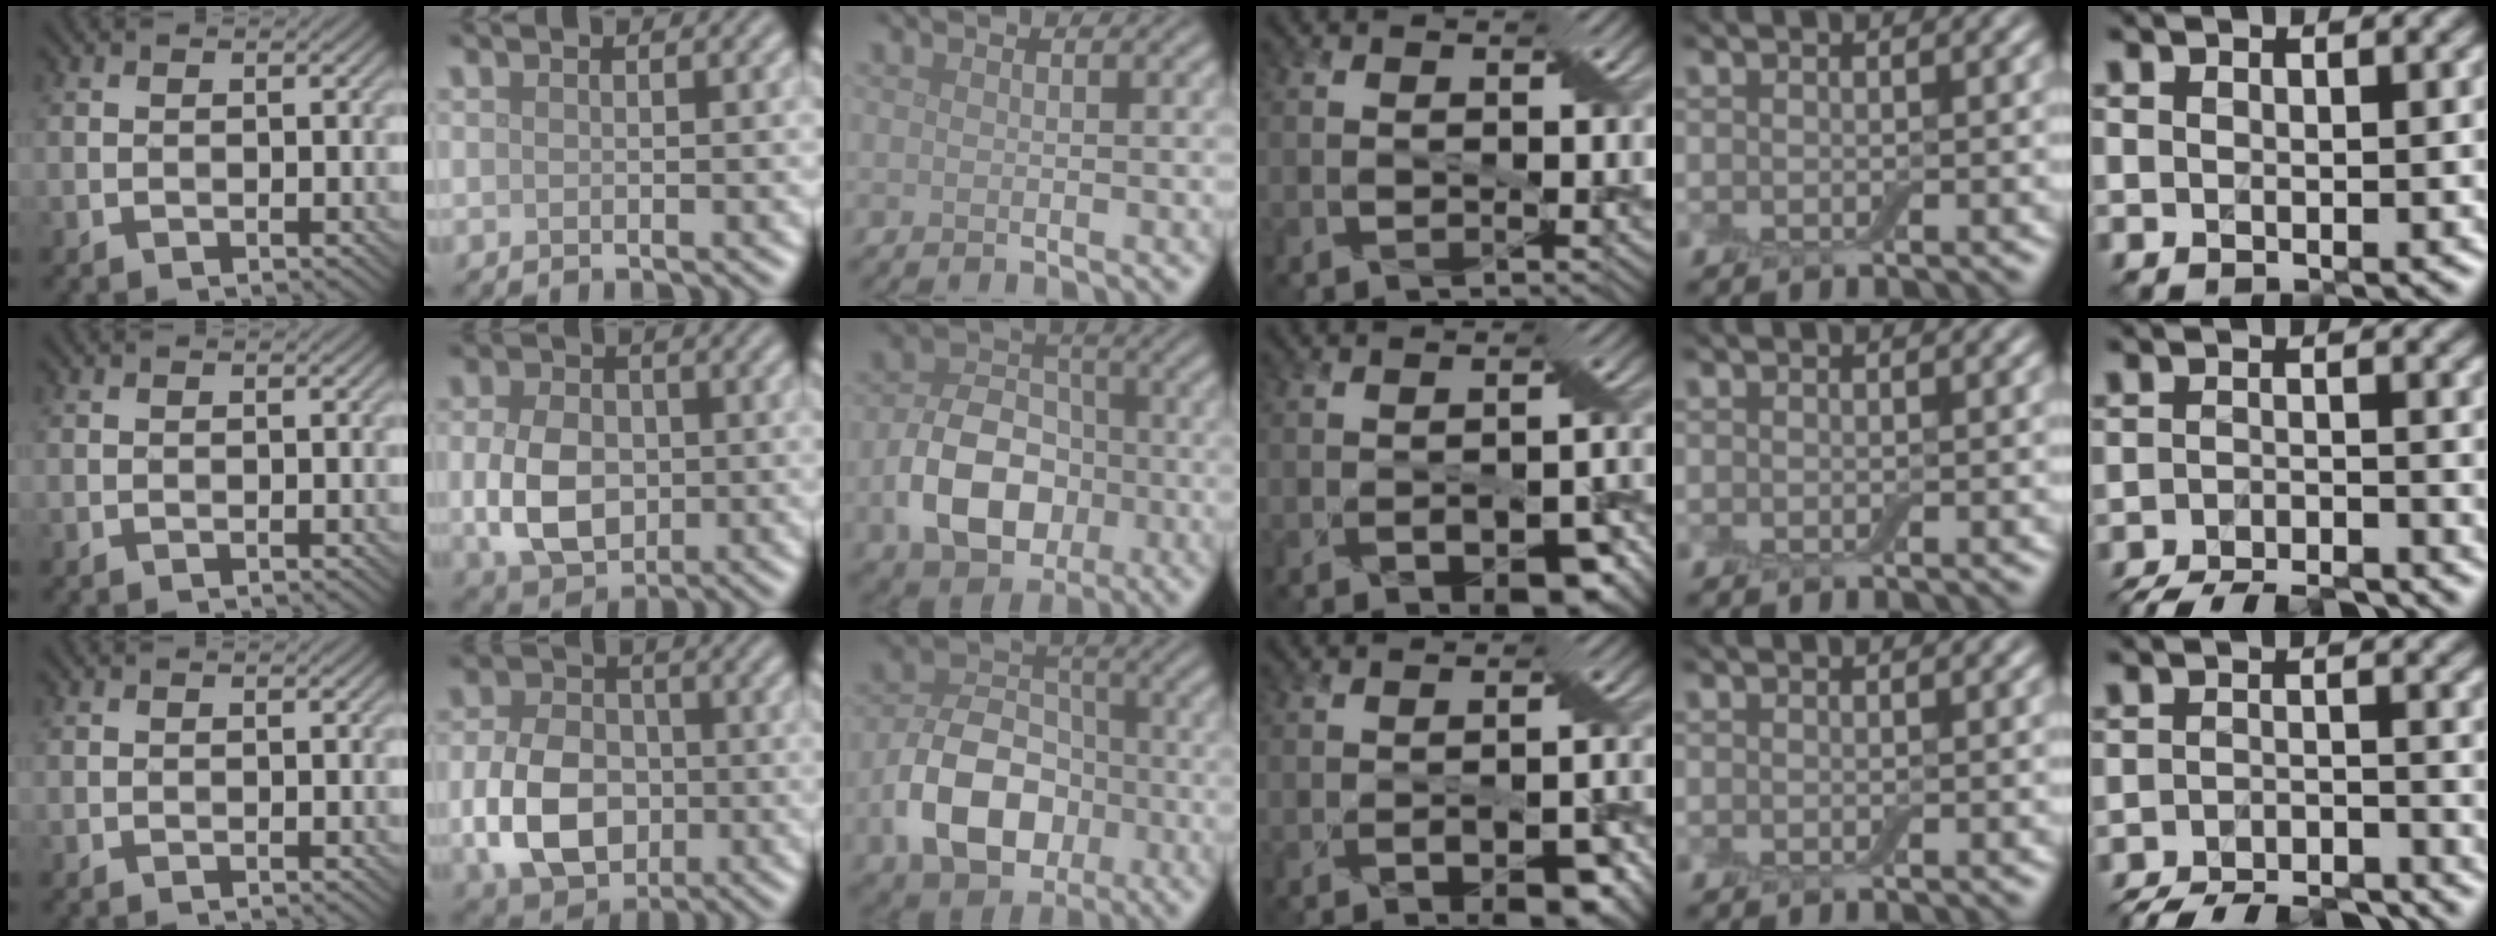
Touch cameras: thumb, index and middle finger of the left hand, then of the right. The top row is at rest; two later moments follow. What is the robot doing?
{"motion": "fold", "object": "apron"}